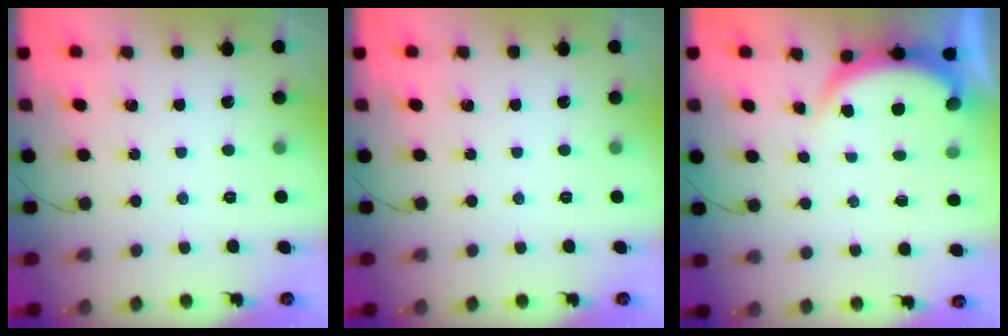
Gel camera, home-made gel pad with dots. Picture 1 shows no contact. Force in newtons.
{"total": 0.0}
{"total": 4.0, "press": 4.0, "slide": 0.6}